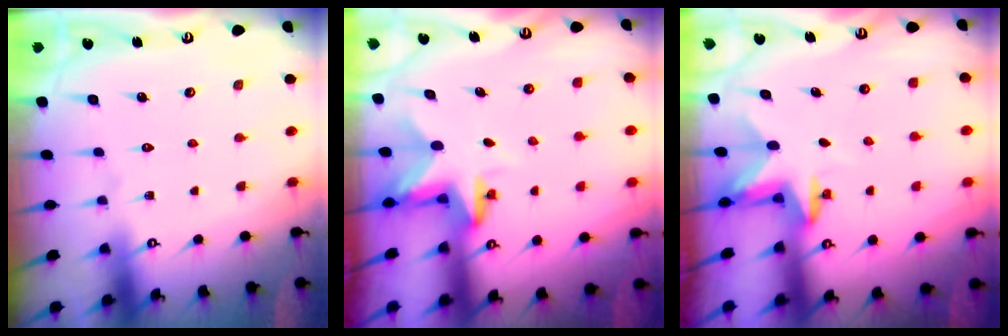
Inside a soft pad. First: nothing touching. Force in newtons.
{"total": 2.8, "press": 2.8, "slide": 0.2}
{"total": 2.5, "press": 2.4, "slide": 0.5}